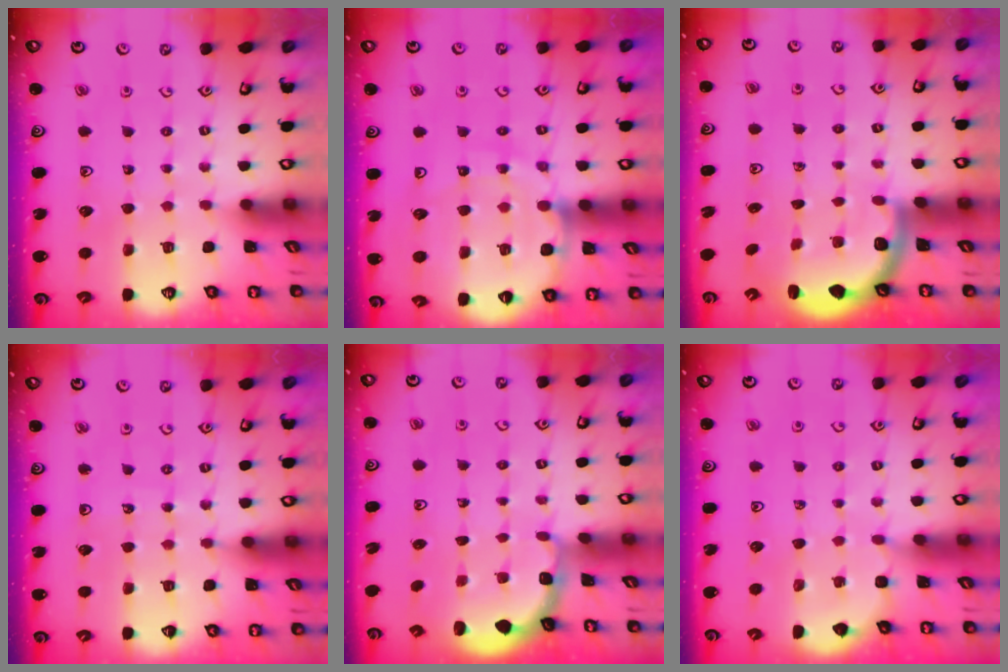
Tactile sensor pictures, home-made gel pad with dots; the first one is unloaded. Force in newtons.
{"total": 13.1, "press": 13.0, "slide": 1.5}
{"total": 2.5, "press": 2.4, "slide": 0.7}
{"total": 5.1, "press": 4.4, "slide": 2.6}
{"total": 1.9, "press": 1.8, "slide": 0.7}
{"total": 2.3, "press": 2.3, "slide": 0.2}